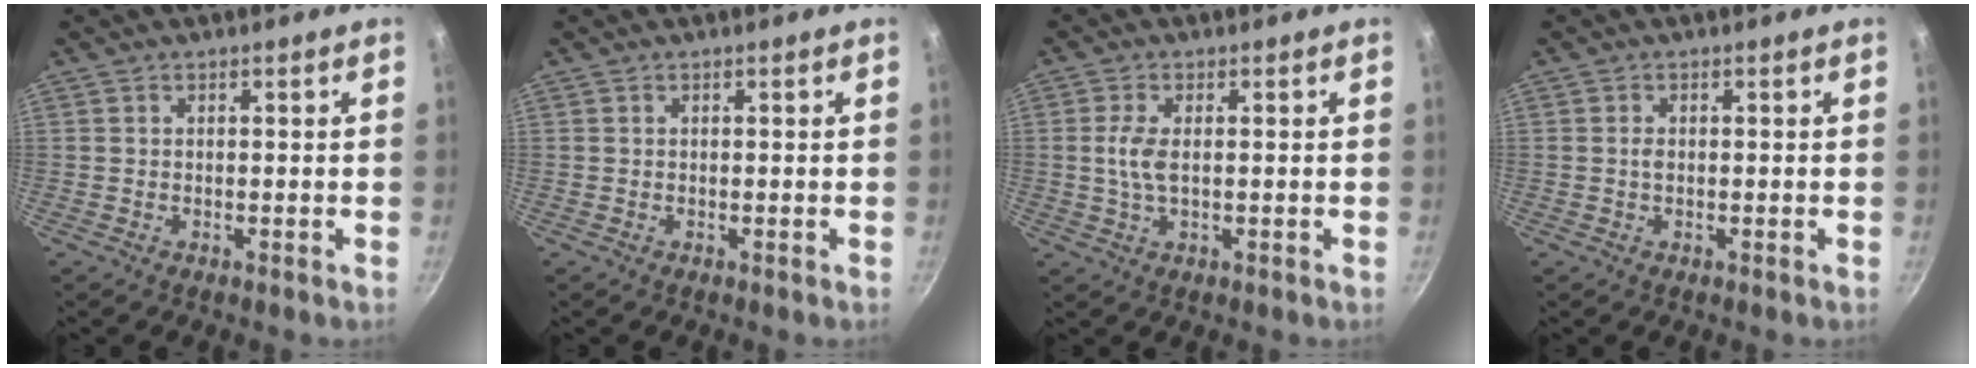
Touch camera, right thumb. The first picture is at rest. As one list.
[{"total": 0.0}, {"total": 4.2, "force": [0.2, 1.8, 3.8], "torque": [-0.087, 0.001, 0.003]}, {"total": 1.0, "force": [-0.1, 0.7, 0.8], "torque": [-0.012, 0.002, -0.001]}]